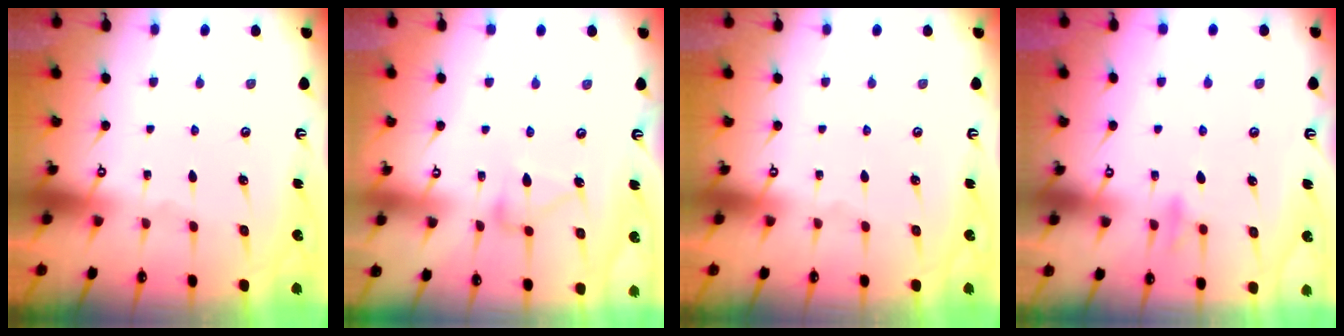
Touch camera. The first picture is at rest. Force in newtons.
{"total": 8.2, "press": 8.2, "slide": 0.3}
{"total": 0.0}
{"total": 9.0, "press": 8.8, "slide": 1.5}